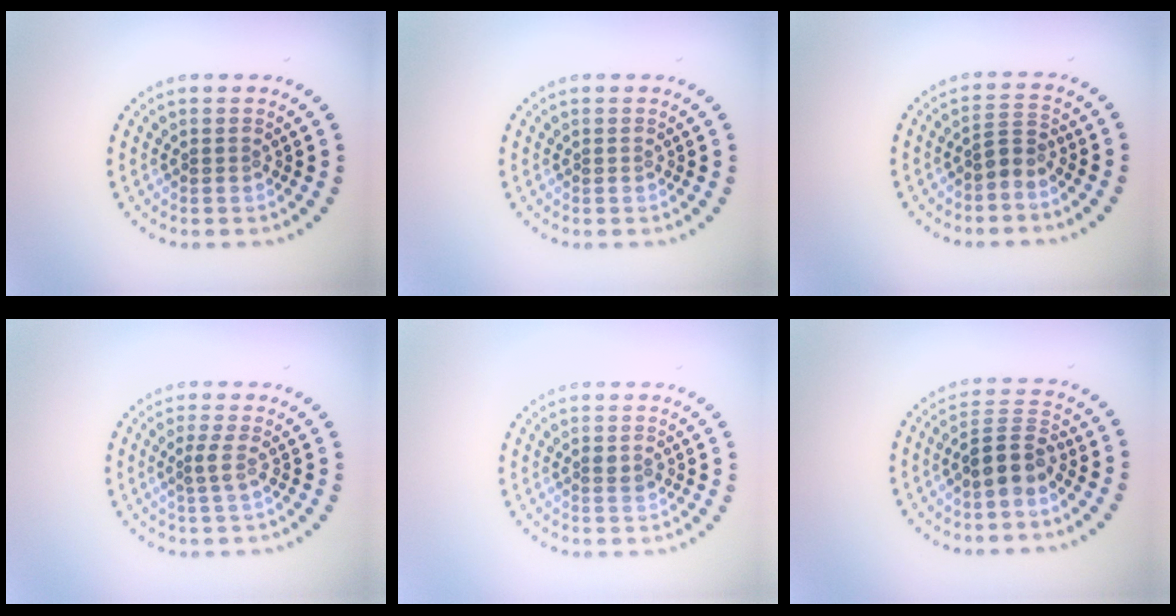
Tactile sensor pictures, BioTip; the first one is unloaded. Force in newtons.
{"total": 0.0}
{"total": 1.9, "press": 1.3, "slide": 1.3}
{"total": 1.4, "press": 1.1, "slide": 0.9}
{"total": 0.9, "press": 0.9, "slide": 0.2}
{"total": 3.5, "press": 3.1, "slide": 1.6}